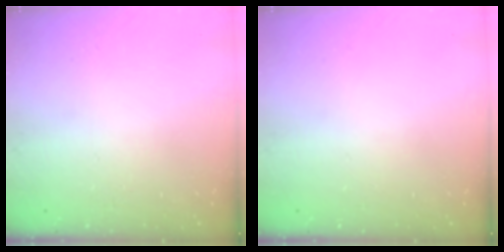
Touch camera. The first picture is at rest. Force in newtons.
{"total": 0.0}